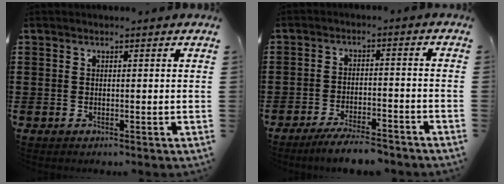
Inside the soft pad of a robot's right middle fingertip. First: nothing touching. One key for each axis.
{"total": 5.0, "fx": -4.6, "fy": 0.4, "fz": 2.0, "tx": -0.039, "ty": -0.004, "tz": -0.089}